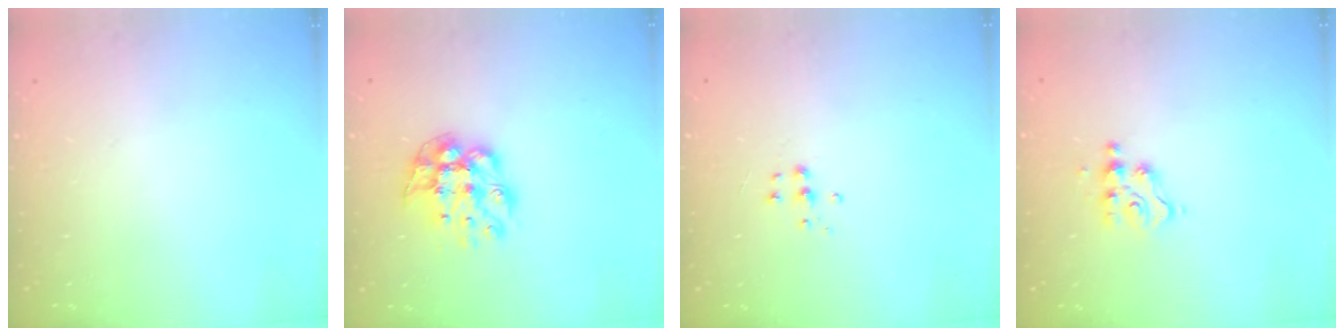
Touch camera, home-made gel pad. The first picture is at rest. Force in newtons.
{"total": 11.2, "press": 11.2, "slide": 0.9}
{"total": 4.7, "press": 4.6, "slide": 0.3}
{"total": 4.6, "press": 4.6, "slide": 0.3}